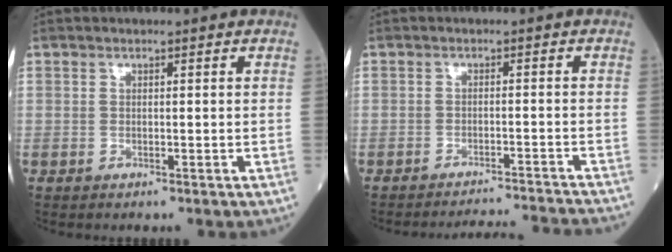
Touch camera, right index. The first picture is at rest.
{"total": 9.9, "force": [-9.7, -1.9, 1.1], "torque": [-0.004, -0.014, -0.126]}